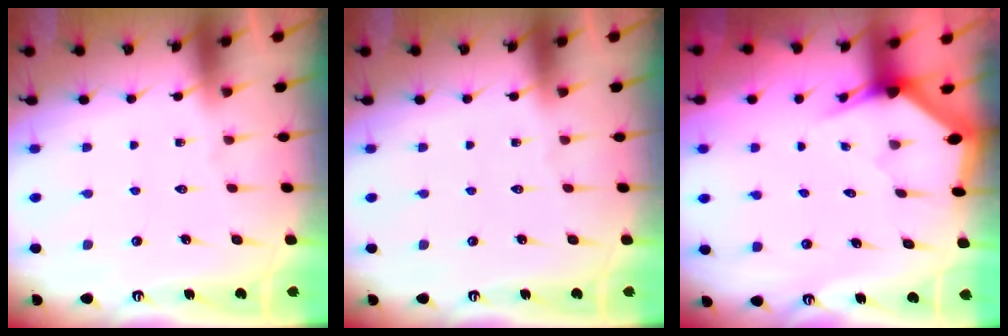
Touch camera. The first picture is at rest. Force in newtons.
{"total": 0.0}
{"total": 2.8, "press": 2.8, "slide": 0.1}